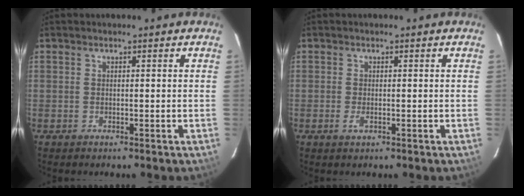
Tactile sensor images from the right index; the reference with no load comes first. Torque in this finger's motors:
{"motor_torque": [0.04, -0.02, 0.02, 0.01]}